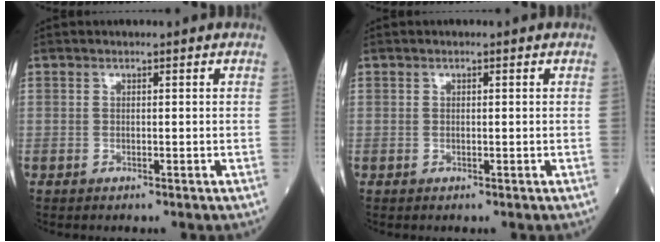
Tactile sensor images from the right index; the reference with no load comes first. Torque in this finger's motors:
{"motor_torque": [-0.06, -0.07, -0.03, -0.01]}